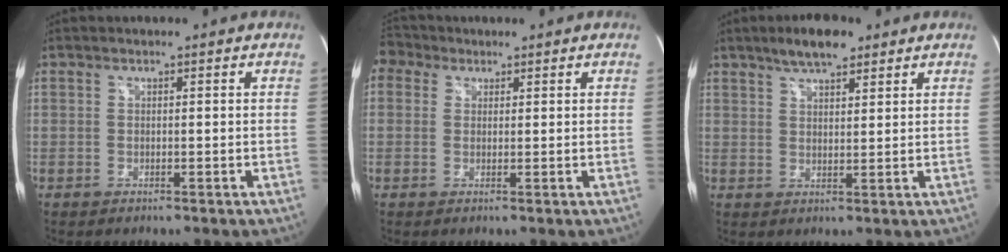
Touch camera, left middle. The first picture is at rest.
{"total": 4.0, "force": [2.3, 3.1, 1.0], "torque": [-0.026, 0.027, 0.045]}
{"total": 6.4, "force": [4.7, 1.9, 4.0], "torque": [-0.072, 0.009, 0.079]}